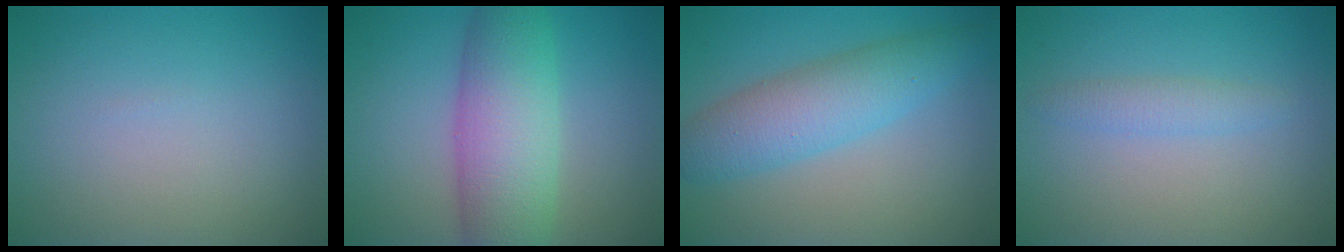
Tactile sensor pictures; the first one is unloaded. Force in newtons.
{"total": 7.8, "press": 7.8, "slide": 0.1}
{"total": 5.2, "press": 5.2, "slide": 0.2}
{"total": 1.6, "press": 1.6, "slide": 0.1}